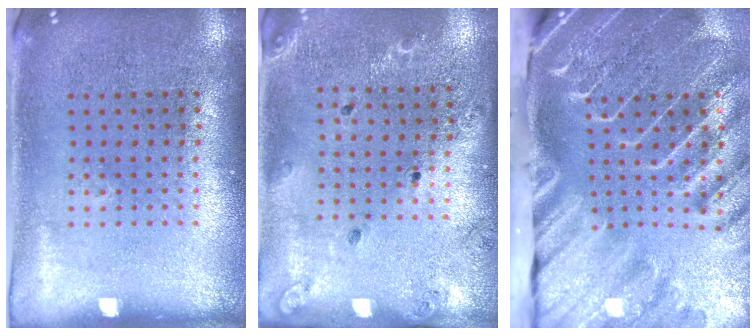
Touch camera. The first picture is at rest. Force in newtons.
{"total": 1.3, "press": 1.3, "slide": 0.3}
{"total": 4.6, "press": 3.4, "slide": 3.1}